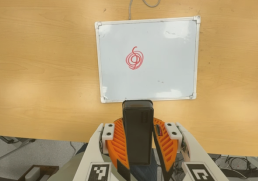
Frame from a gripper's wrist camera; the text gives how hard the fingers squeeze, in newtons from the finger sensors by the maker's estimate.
{"total": 11.7, "left": 9.2, "right": 14.2}